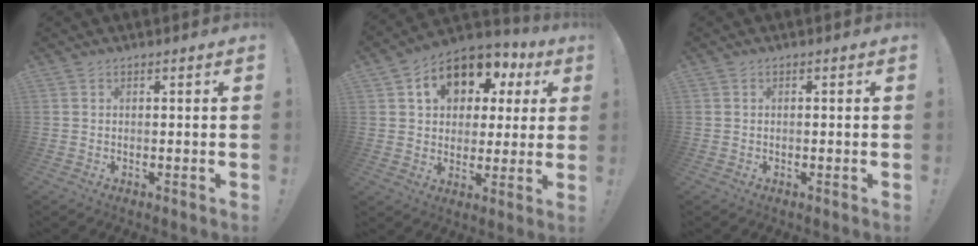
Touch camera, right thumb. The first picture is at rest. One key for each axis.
{"total": 13.2, "fx": 5.9, "fy": 9.5, "fz": 7.0, "tx": -0.110, "ty": -0.030, "tz": 0.105}
{"total": 0.5, "fx": -0.5, "fy": 0.0, "fz": 0.3, "tx": -0.011, "ty": 0.002, "tz": -0.007}